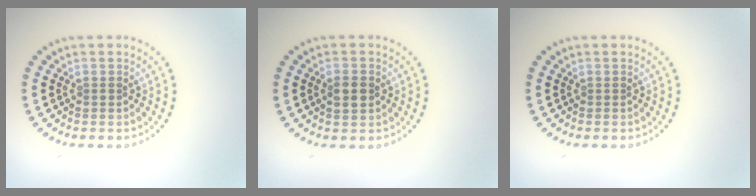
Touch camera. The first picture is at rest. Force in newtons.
{"total": 2.1, "press": 2.1, "slide": 0.0}
{"total": 0.0}